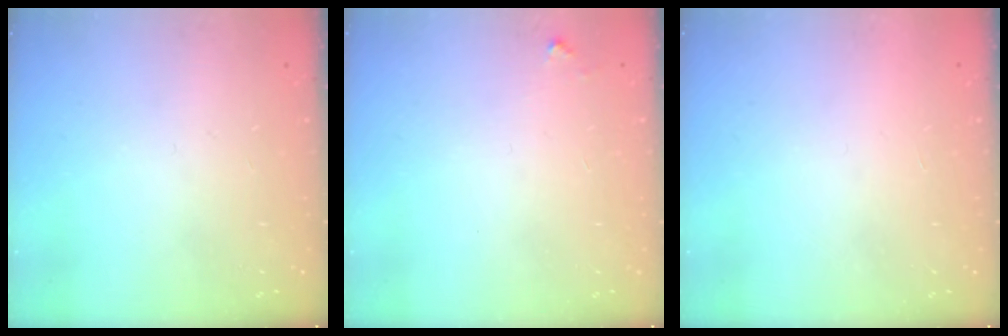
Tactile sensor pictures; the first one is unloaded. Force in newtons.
{"total": 3.1, "press": 3.1, "slide": 0.1}
{"total": 1.6, "press": 1.6, "slide": 0.1}